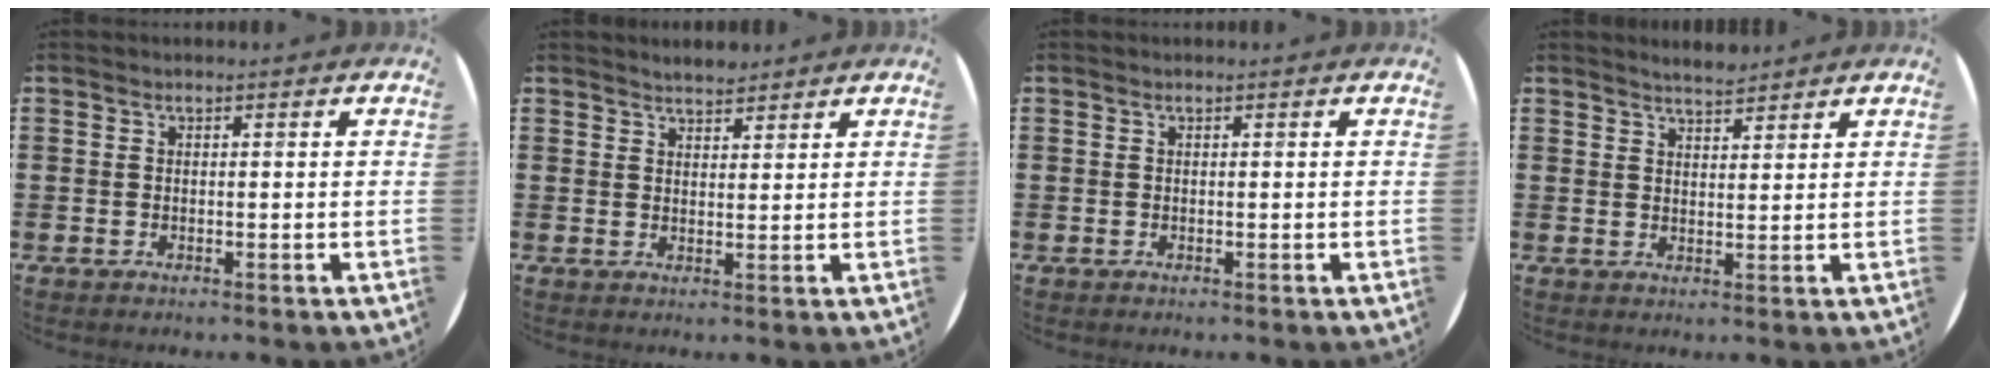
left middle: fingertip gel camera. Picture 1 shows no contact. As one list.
[{"total": 2.3, "force": [2.3, 0.4, 0.0], "torque": [-0.003, 0.001, 0.043]}, {"total": 0.0}, {"total": 2.7, "force": [2.7, 0.0, 0.2], "torque": [-0.007, -0.004, 0.050]}]